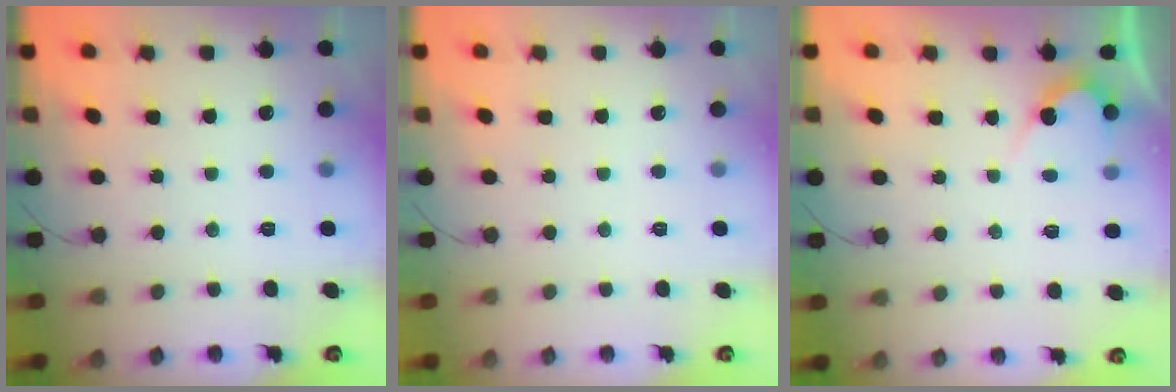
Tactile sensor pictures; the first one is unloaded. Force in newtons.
{"total": 0.0}
{"total": 2.7, "press": 2.7, "slide": 0.2}